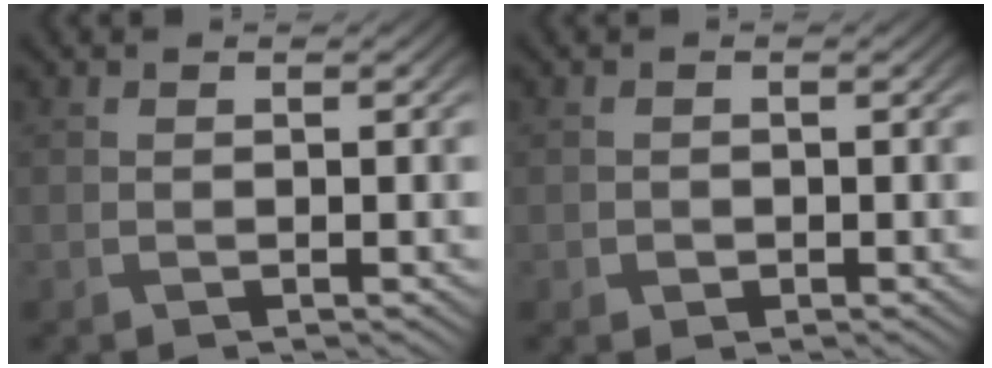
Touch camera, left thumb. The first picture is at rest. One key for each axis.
{"total": 0.8, "fx": -0.3, "fy": 0.7, "fz": 0.2, "tx": -0.001, "ty": -0.003, "tz": -0.007}